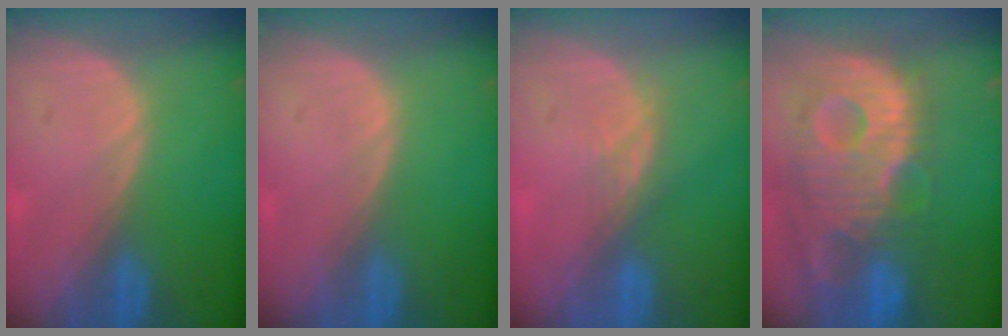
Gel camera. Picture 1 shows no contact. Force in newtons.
{"total": 0.0}
{"total": 2.5, "press": 2.1, "slide": 1.4}
{"total": 13.6, "press": 11.8, "slide": 6.8}